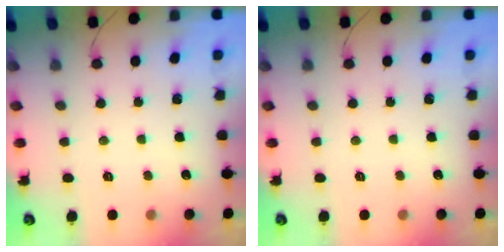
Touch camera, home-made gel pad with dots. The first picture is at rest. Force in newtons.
{"total": 0.0}